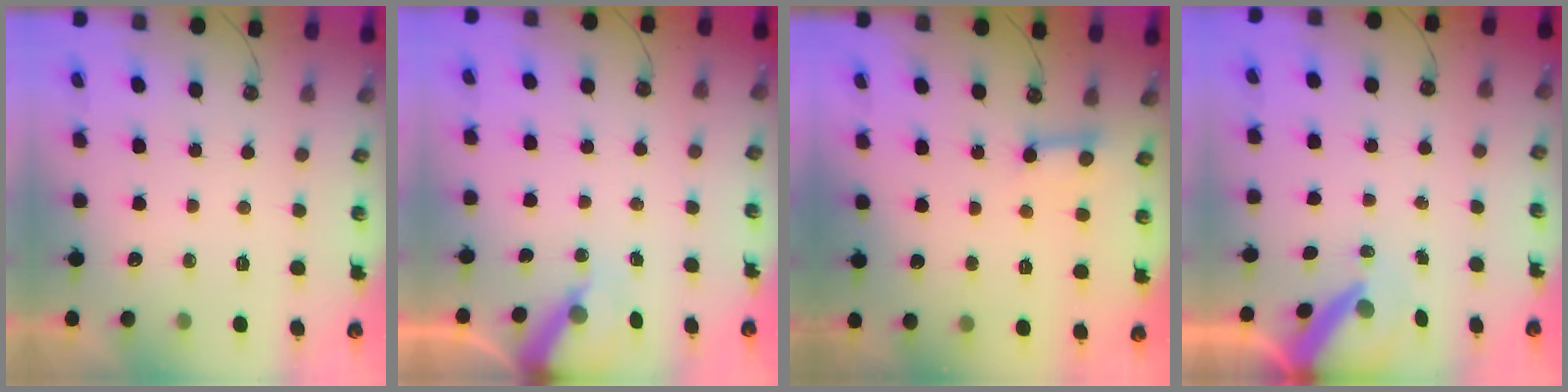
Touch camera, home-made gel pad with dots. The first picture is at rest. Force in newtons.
{"total": 7.0, "press": 7.0, "slide": 0.4}
{"total": 4.5, "press": 4.4, "slide": 0.4}
{"total": 8.1, "press": 8.0, "slide": 1.1}